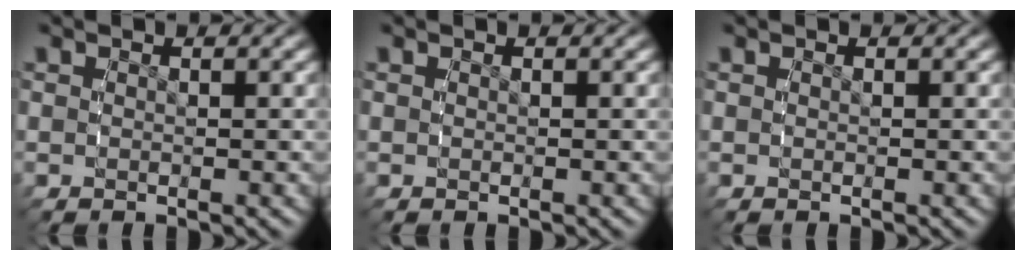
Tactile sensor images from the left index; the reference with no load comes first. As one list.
[{"total": 0.0}, {"total": 0.0}]